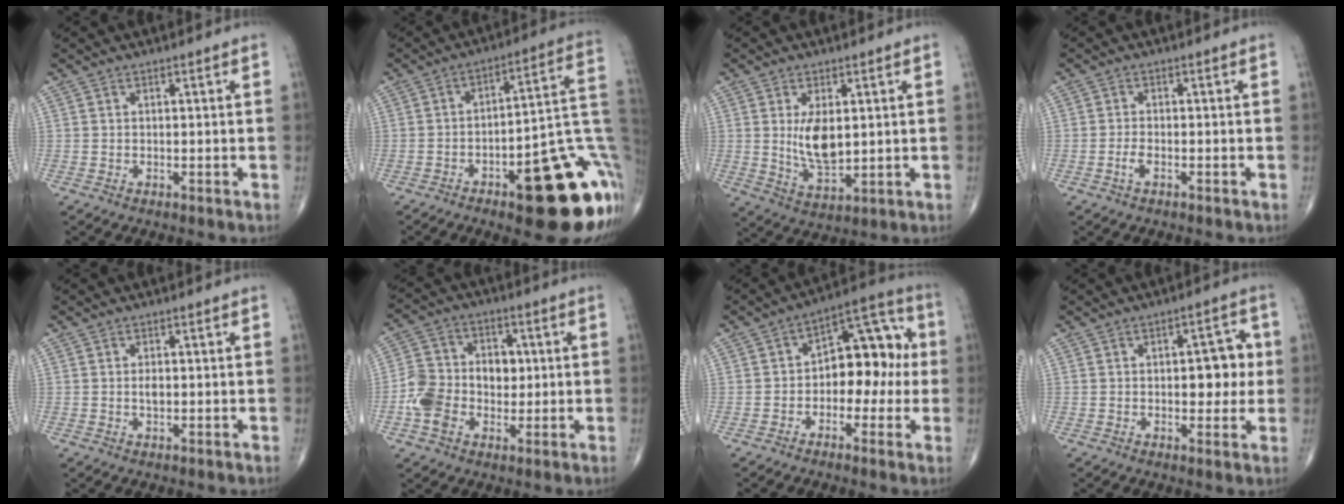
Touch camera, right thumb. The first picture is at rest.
{"total": 23.5, "force": [-7.5, 7.6, 20.9], "torque": [-0.194, 0.043, -0.090]}
{"total": 8.0, "force": [1.2, 4.0, 6.8], "torque": [-0.113, -0.022, 0.034]}
{"total": 1.8, "force": [-0.9, 0.6, 1.4], "torque": [-0.032, 0.006, -0.019]}
{"total": 1.5, "force": [0.0, 0.8, 1.3], "torque": [-0.023, -0.001, 0.000]}
{"total": 11.7, "force": [-1.0, 8.9, 7.5], "torque": [-0.109, 0.030, -0.022]}
{"total": 12.8, "force": [-0.4, 7.9, 10.1], "torque": [-0.093, 0.044, -0.018]}
{"total": 7.7, "force": [0.5, 4.1, 6.5], "torque": [-0.050, 0.006, 0.008]}